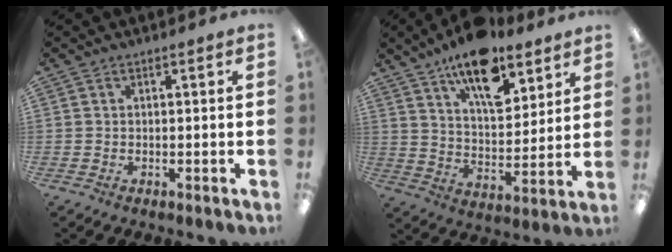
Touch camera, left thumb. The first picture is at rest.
{"total": 15.9, "force": [11.1, 7.0, 9.0], "torque": [-0.138, -0.057, 0.192]}